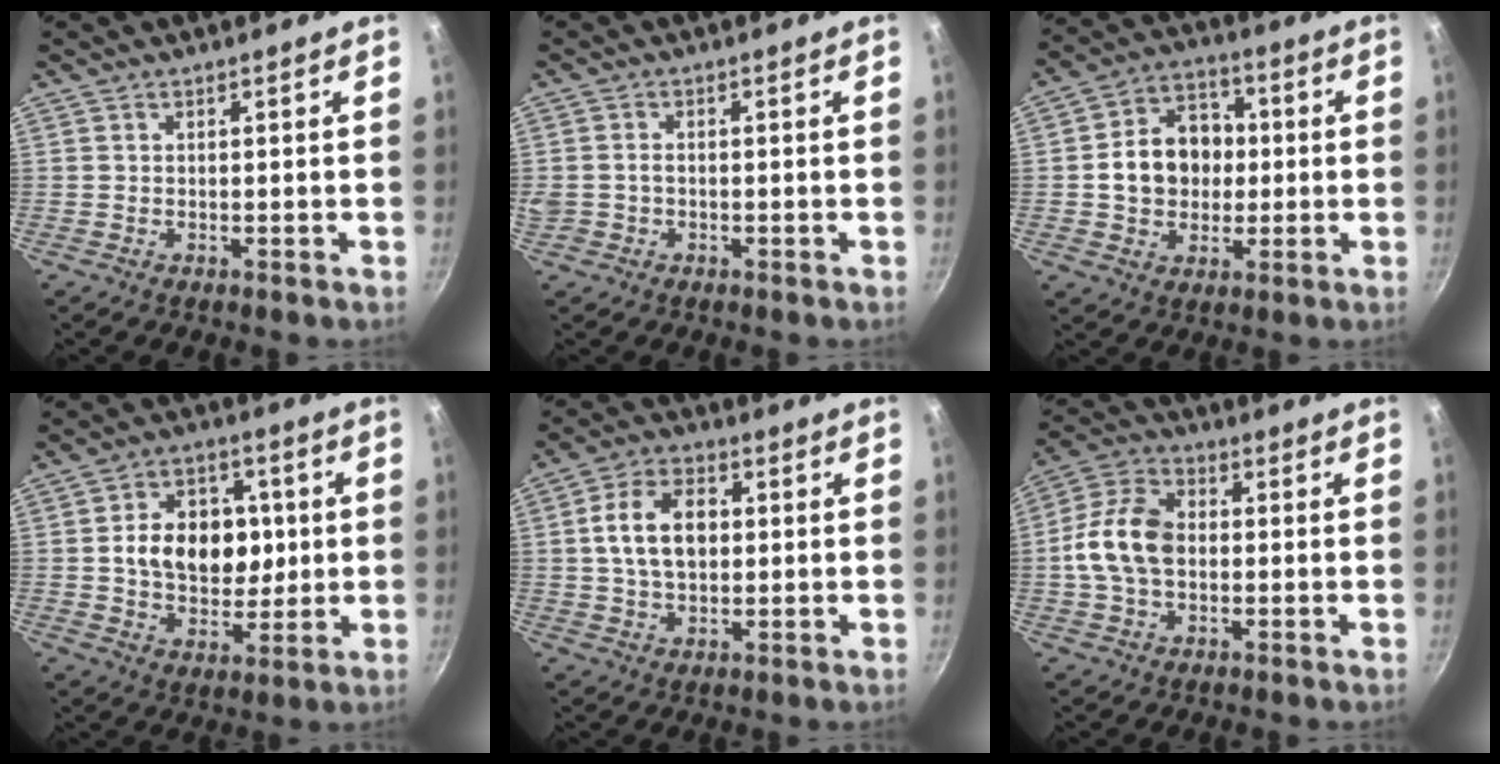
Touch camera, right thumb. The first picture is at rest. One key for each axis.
{"total": 0.7, "fx": 0.0, "fy": 0.6, "fz": 0.4, "tx": -0.006, "ty": 0.003, "tz": 0.000}
{"total": 12.8, "fx": 0.2, "fy": 10.4, "fz": 7.5, "tx": -0.089, "ty": 0.022, "tz": -0.003}
{"total": 14.9, "fx": 1.4, "fy": 11.2, "fz": 9.8, "tx": -0.105, "ty": 0.010, "tz": 0.021}
{"total": 11.3, "fx": 1.3, "fy": 7.5, "fz": 8.3, "tx": -0.125, "ty": 0.017, "tz": 0.014}
{"total": 12.0, "fx": -0.4, "fy": 8.3, "fz": 8.7, "tx": -0.148, "ty": 0.030, "tz": -0.021}